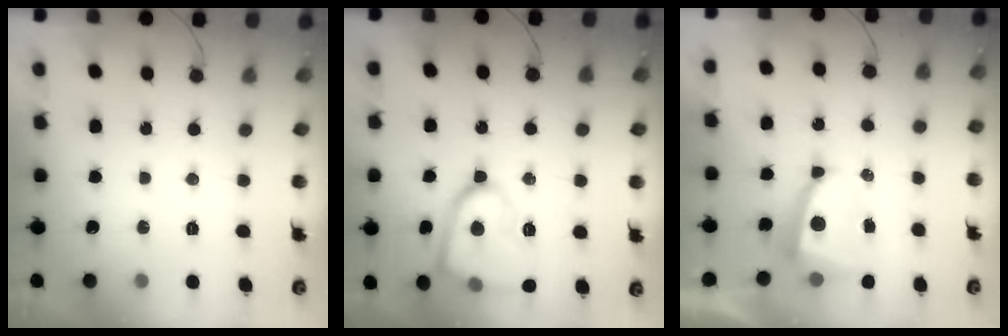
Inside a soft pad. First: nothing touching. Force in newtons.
{"total": 15.5, "press": 15.4, "slide": 1.3}
{"total": 7.5, "press": 7.4, "slide": 1.1}